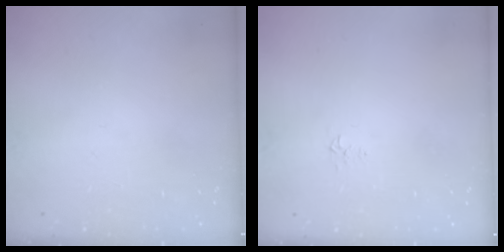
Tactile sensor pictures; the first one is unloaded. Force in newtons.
{"total": 3.3, "press": 3.2, "slide": 0.4}